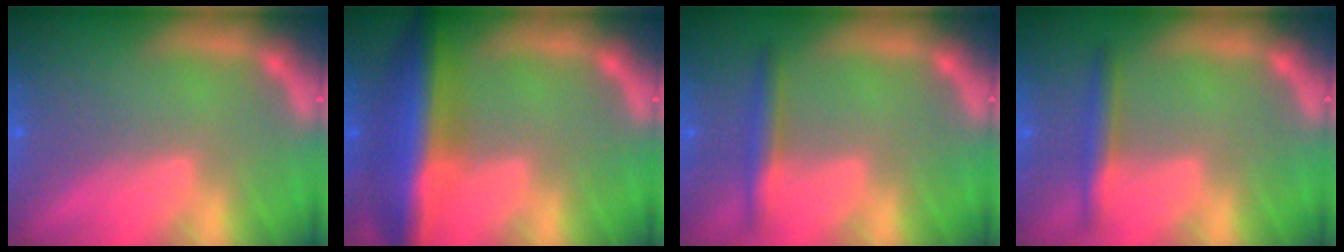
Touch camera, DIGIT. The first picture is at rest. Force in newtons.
{"total": 8.0}
{"total": 2.4}
{"total": 2.4}